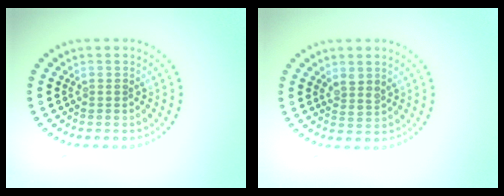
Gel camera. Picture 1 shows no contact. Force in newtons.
{"total": 1.3, "press": 1.1, "slide": 0.6}